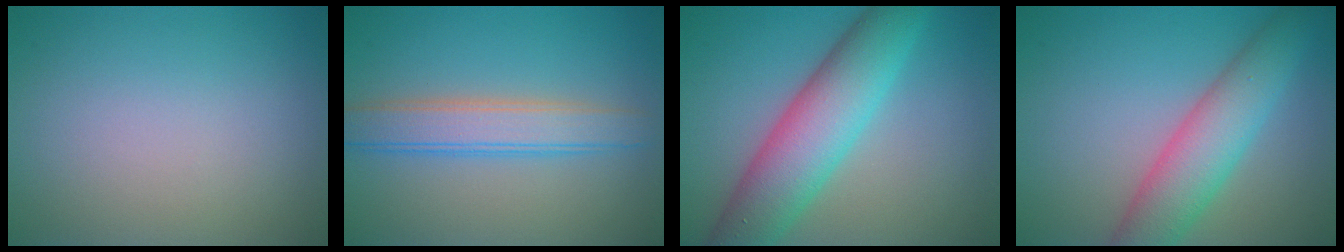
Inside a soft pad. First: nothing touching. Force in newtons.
{"total": 4.2, "press": 4.2, "slide": 0.2}
{"total": 8.1, "press": 8.1, "slide": 0.2}
{"total": 6.2, "press": 6.2, "slide": 0.2}